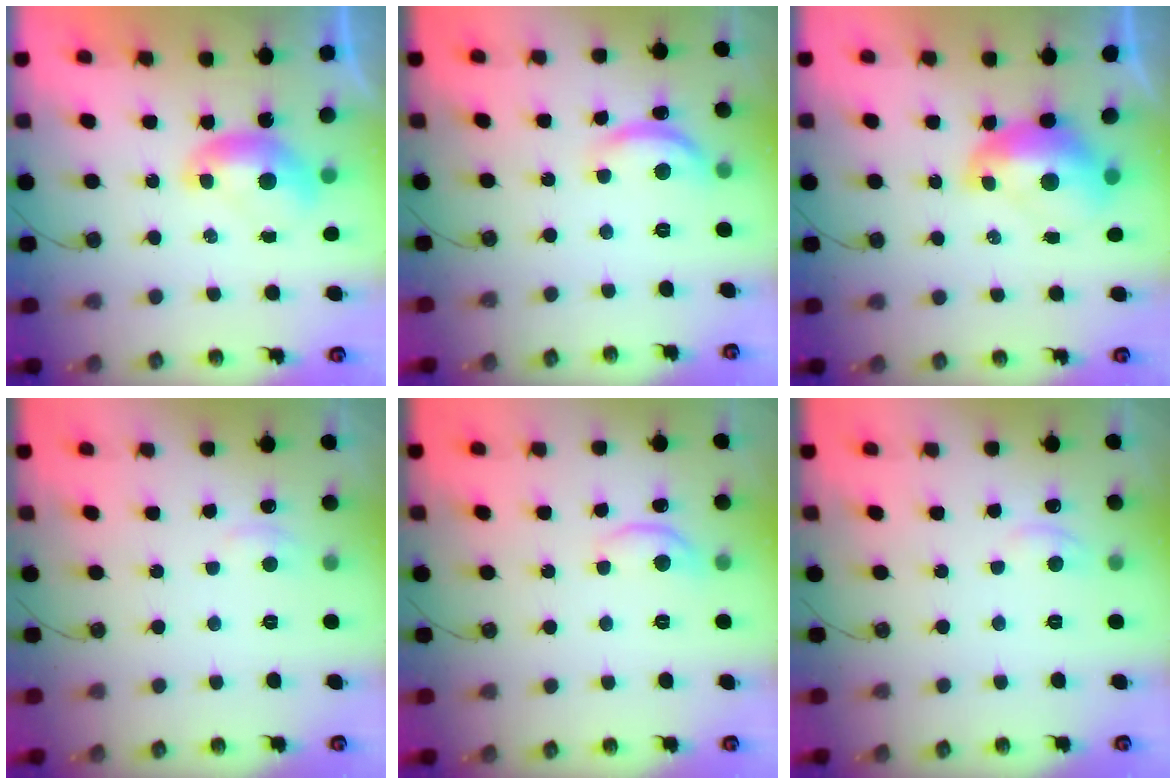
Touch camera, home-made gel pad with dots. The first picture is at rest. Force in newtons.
{"total": 5.1, "press": 5.1, "slide": 0.5}
{"total": 2.8, "press": 2.7, "slide": 0.7}
{"total": 3.7, "press": 3.6, "slide": 0.3}
{"total": 4.8, "press": 4.8, "slide": 0.5}
{"total": 1.4, "press": 1.3, "slide": 0.7}